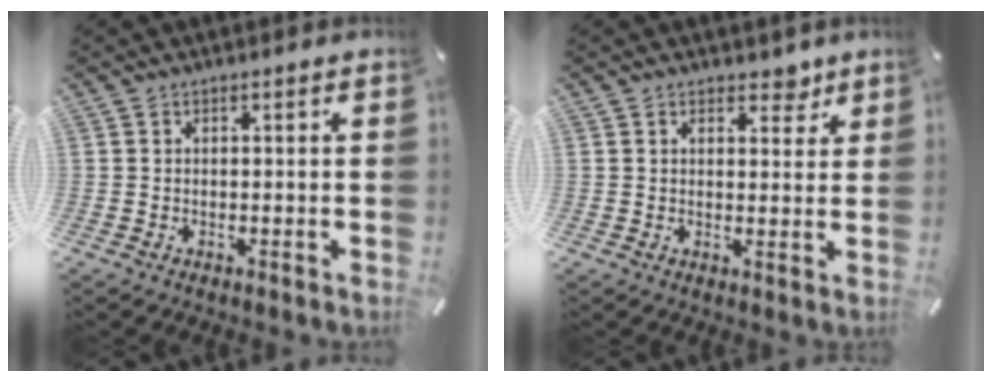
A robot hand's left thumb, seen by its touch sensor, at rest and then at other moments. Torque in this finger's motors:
{"motor_torque": [0.51, -0.11, 0.04, 0.05, -0.02]}